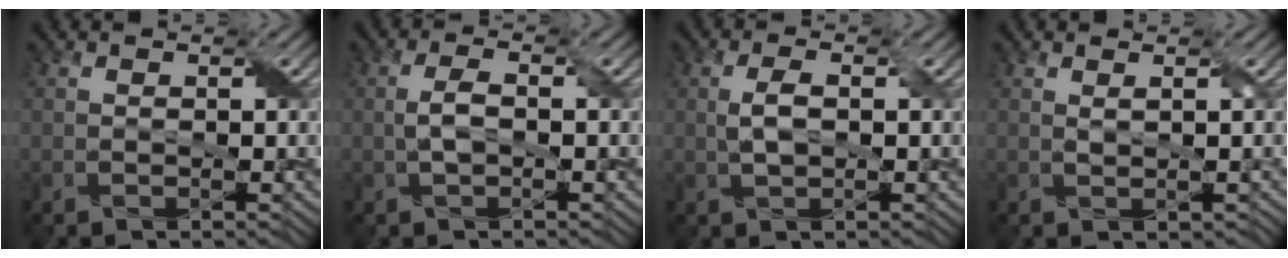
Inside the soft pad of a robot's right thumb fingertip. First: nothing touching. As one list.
[{"total": 2.6, "force": [-0.3, 1.1, 2.3], "torque": [-0.056, 0.006, -0.007]}, {"total": 2.9, "force": [0.1, 1.3, 2.6], "torque": [-0.059, 0.004, 0.001]}, {"total": 0.8, "force": [0.4, 0.2, 0.7], "torque": [-0.019, 0.000, 0.013]}]